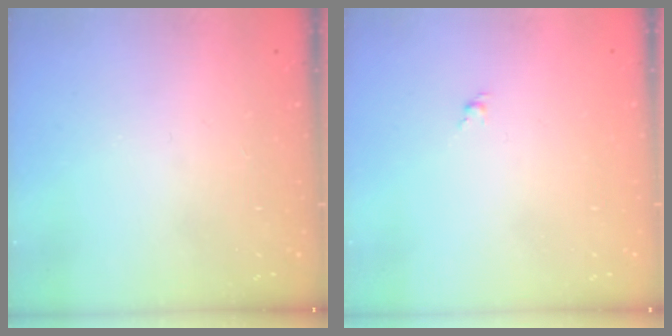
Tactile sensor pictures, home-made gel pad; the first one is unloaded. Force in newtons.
{"total": 1.4, "press": 1.2, "slide": 0.6}